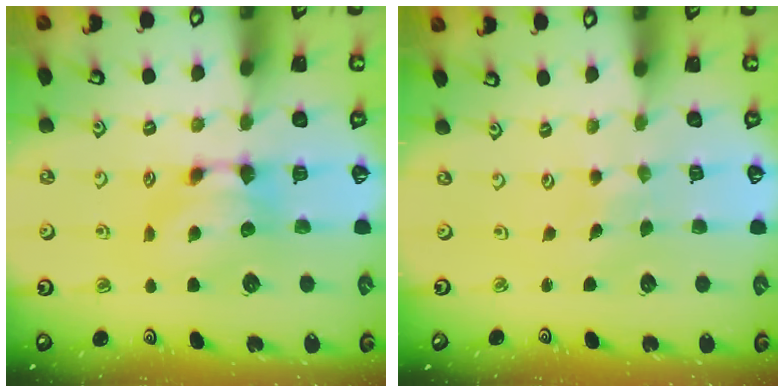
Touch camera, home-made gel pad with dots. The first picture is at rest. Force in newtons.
{"total": 6.4, "press": 6.4, "slide": 0.3}